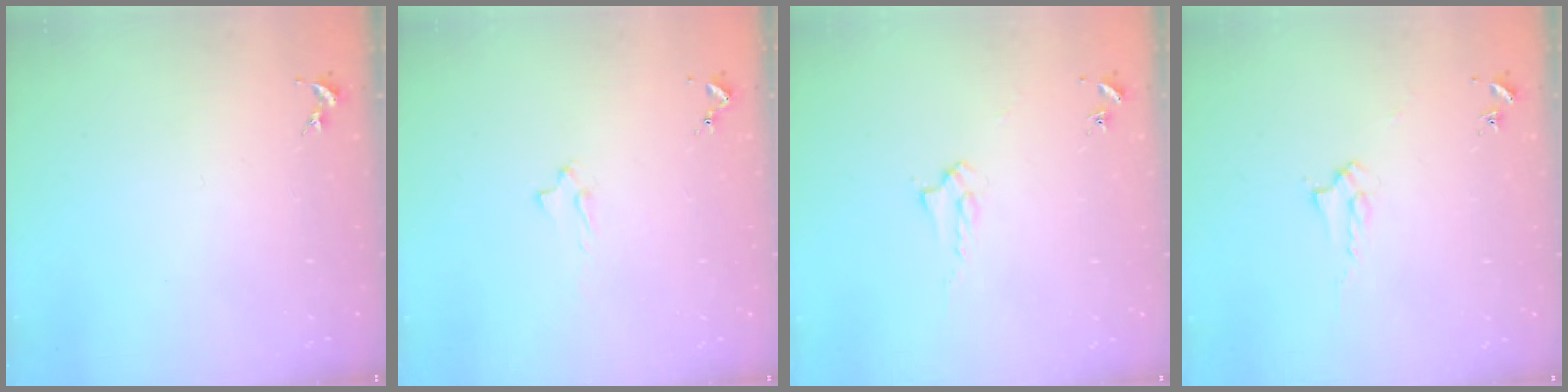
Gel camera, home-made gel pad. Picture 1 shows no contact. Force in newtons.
{"total": 2.0, "press": 2.0, "slide": 0.4}
{"total": 2.0, "press": 2.0, "slide": 0.2}
{"total": 2.0, "press": 2.0, "slide": 0.2}